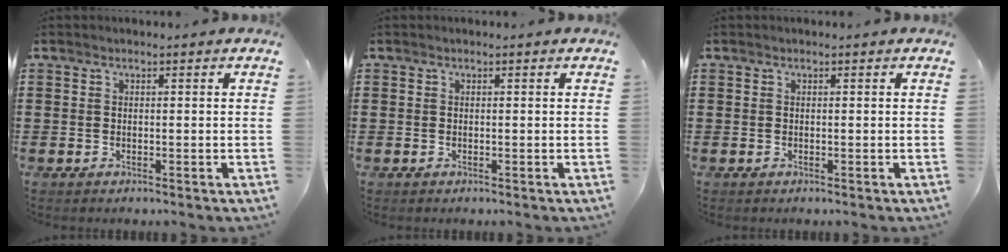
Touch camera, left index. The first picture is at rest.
{"total": 0.0}
{"total": 0.0}